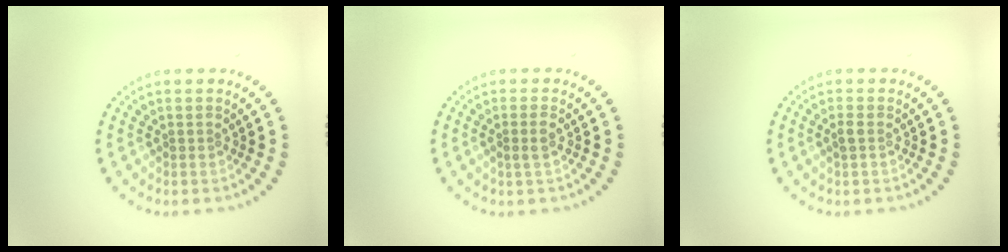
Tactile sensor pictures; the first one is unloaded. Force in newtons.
{"total": 1.4, "press": 1.2, "slide": 0.7}
{"total": 0.8, "press": 0.8, "slide": 0.2}